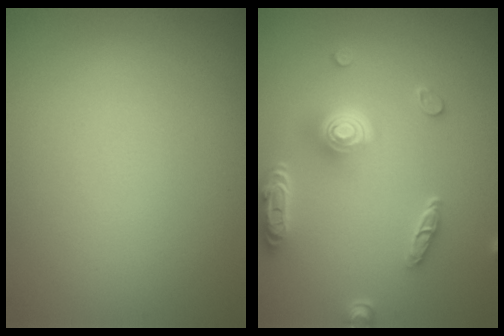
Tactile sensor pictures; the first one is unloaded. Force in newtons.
{"total": 4.9, "press": 3.9, "slide": 2.9}